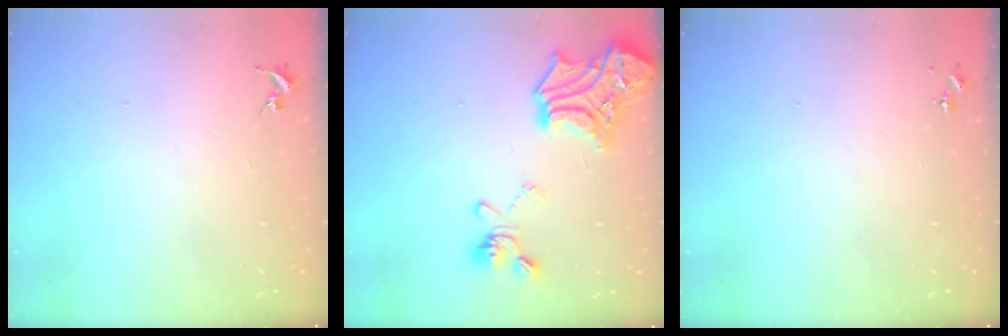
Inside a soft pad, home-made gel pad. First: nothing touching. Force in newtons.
{"total": 21.4, "press": 21.3, "slide": 1.8}
{"total": 0.0}